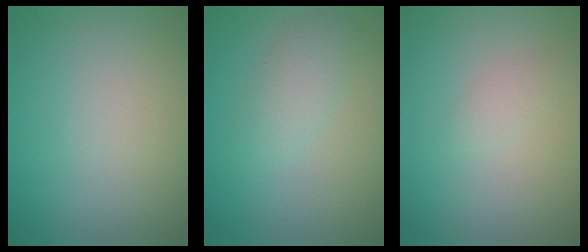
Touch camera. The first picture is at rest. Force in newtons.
{"total": 2.2, "press": 2.2, "slide": 0.1}
{"total": 1.0, "press": 1.0, "slide": 0.0}